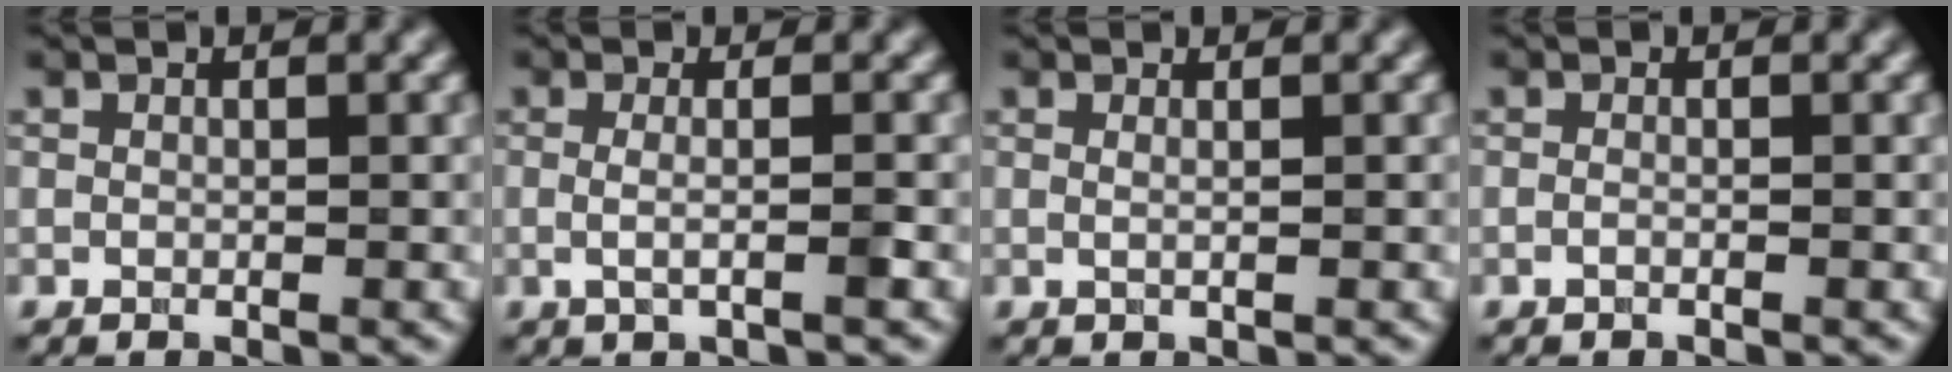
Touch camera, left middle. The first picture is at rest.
{"total": 2.6, "force": [-0.2, 0.8, 2.4], "torque": [-0.039, -0.010, -0.013]}
{"total": 1.2, "force": [0.3, 0.5, 1.1], "torque": [-0.013, -0.004, -0.008]}
{"total": 0.7, "force": [-0.3, 0.2, 0.6], "torque": [-0.011, -0.007, -0.012]}